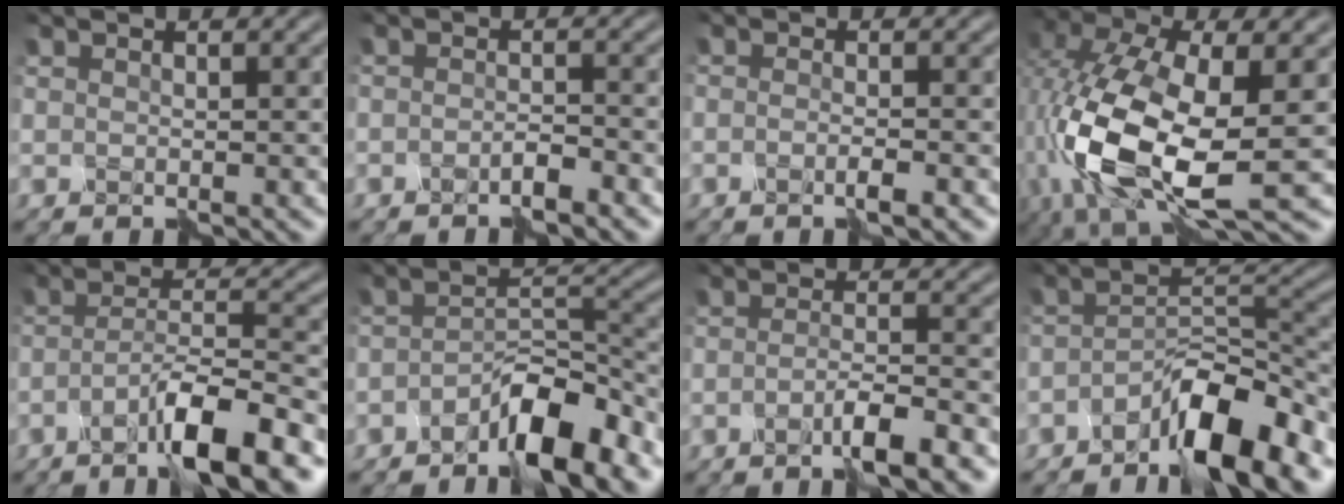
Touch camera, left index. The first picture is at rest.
{"total": 1.8, "force": [-1.7, -0.3, 0.7], "torque": [-0.014, -0.001, -0.030]}
{"total": 1.7, "force": [-1.4, -0.3, 1.0], "torque": [-0.019, -0.001, -0.027]}
{"total": 12.9, "force": [-2.6, 6.4, 10.9], "torque": [-0.255, -0.017, -0.043]}
{"total": 7.2, "force": [-4.7, 0.8, 5.4], "torque": [-0.092, 0.009, -0.083]}
{"total": 6.1, "force": [-4.4, 1.2, 3.9], "torque": [-0.066, 0.009, -0.082]}
{"total": 3.7, "force": [-2.6, 0.1, 2.6], "torque": [-0.049, 0.001, -0.053]}
{"total": 7.3, "force": [-5.1, 1.4, 5.1], "torque": [-0.087, 0.008, -0.095]}